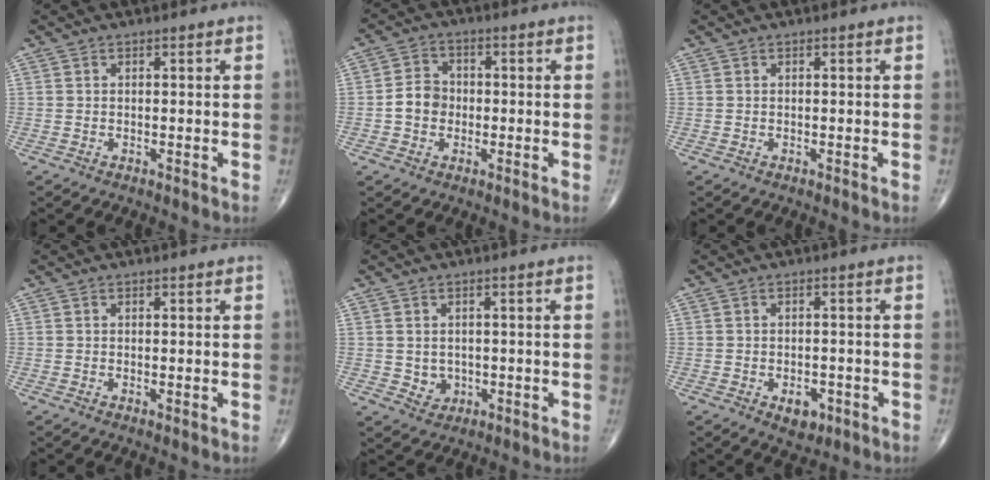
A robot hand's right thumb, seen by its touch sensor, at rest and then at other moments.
{"total": 5.4, "force": [-0.9, 4.6, 2.7], "torque": [-0.035, 0.017, -0.023]}
{"total": 0.0}
{"total": 0.6, "force": [0.0, 0.1, 0.6], "torque": [-0.012, -0.004, 0.000]}
{"total": 3.0, "force": [-0.2, 2.7, 1.3], "torque": [-0.008, 0.000, 0.007]}
{"total": 4.1, "force": [-1.7, 2.5, 2.7], "torque": [-0.023, 0.004, -0.019]}